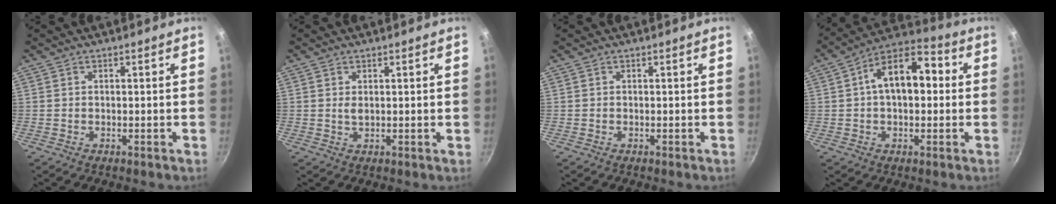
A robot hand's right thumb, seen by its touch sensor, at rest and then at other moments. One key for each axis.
{"total": 1.3, "fx": 0.5, "fy": 0.6, "fz": 1.0, "tx": -0.017, "ty": -0.004, "tz": 0.006}
{"total": 0.0}
{"total": 13.8, "fx": 1.7, "fy": 8.2, "fz": 10.9, "tx": -0.132, "ty": 0.036, "tz": 0.008}